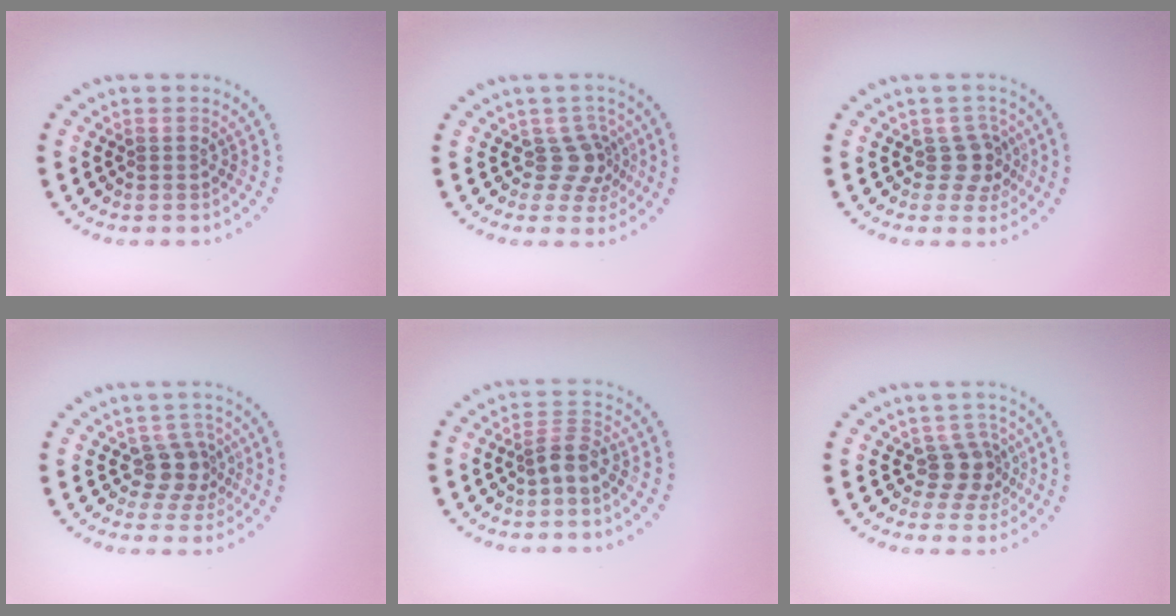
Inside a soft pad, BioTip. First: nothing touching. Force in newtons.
{"total": 2.6, "press": 1.9, "slide": 1.8}
{"total": 2.4, "press": 2.0, "slide": 1.4}
{"total": 2.9, "press": 2.2, "slide": 1.8}
{"total": 2.2, "press": 1.7, "slide": 1.3}
{"total": 2.6, "press": 2.0, "slide": 1.8}